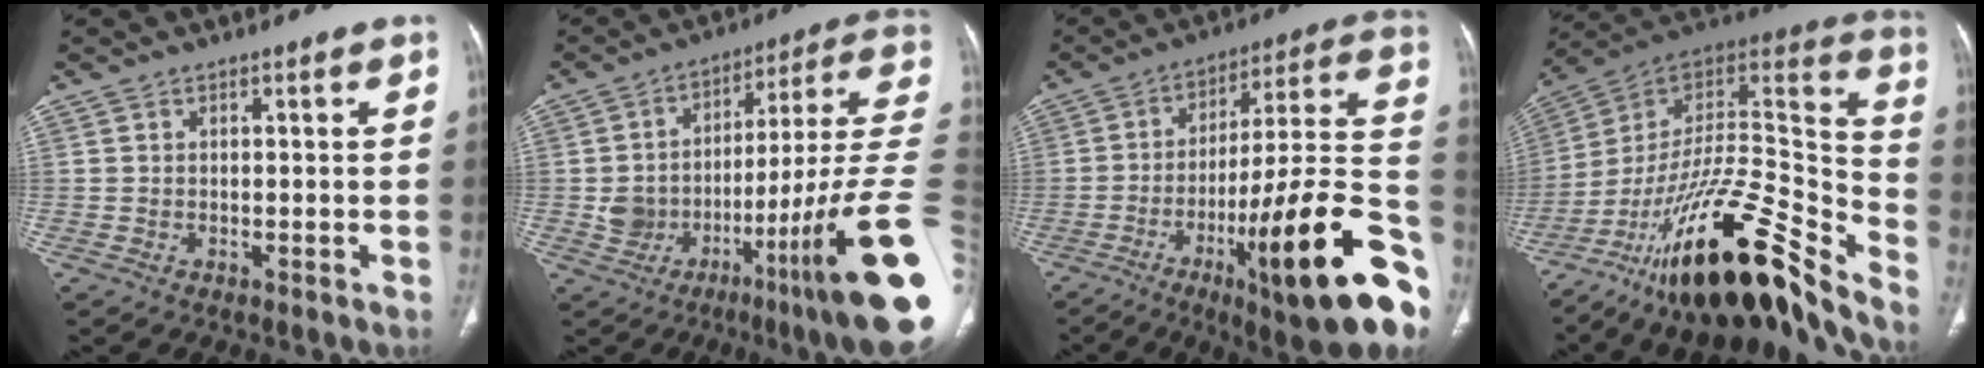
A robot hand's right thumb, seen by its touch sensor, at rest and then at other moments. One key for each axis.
{"total": 29.6, "fx": -6.4, "fy": 5.3, "fz": 28.4, "tx": -0.338, "ty": 0.025, "tz": -0.094}
{"total": 29.0, "fx": -12.0, "fy": 6.0, "fz": 25.7, "tx": -0.315, "ty": 0.060, "tz": -0.172}
{"total": 29.7, "fx": -21.0, "fy": 7.3, "fz": 19.8, "tx": -0.259, "ty": 0.097, "tz": -0.348}